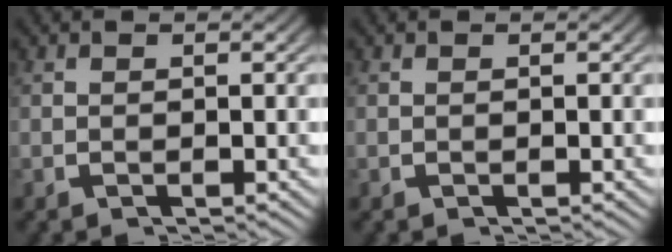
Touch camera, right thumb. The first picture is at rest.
{"total": 0.0}